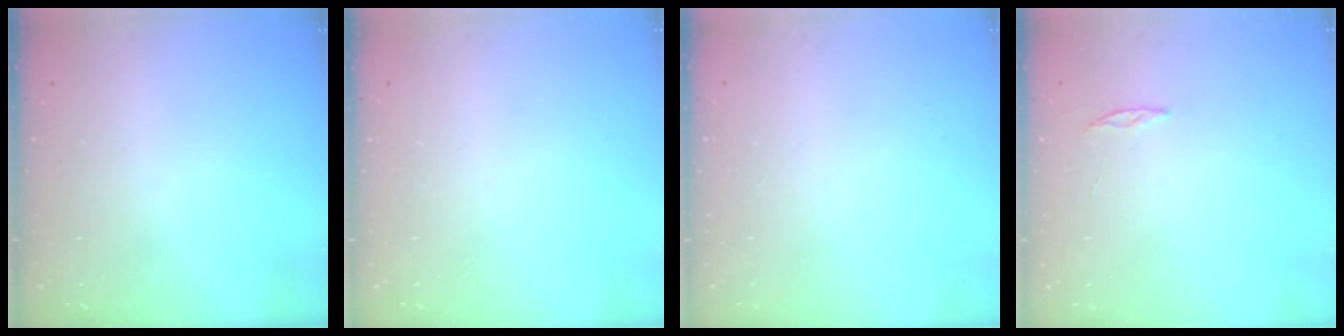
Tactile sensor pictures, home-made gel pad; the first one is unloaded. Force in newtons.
{"total": 0.0}
{"total": 0.0}
{"total": 2.0, "press": 2.0, "slide": 0.2}